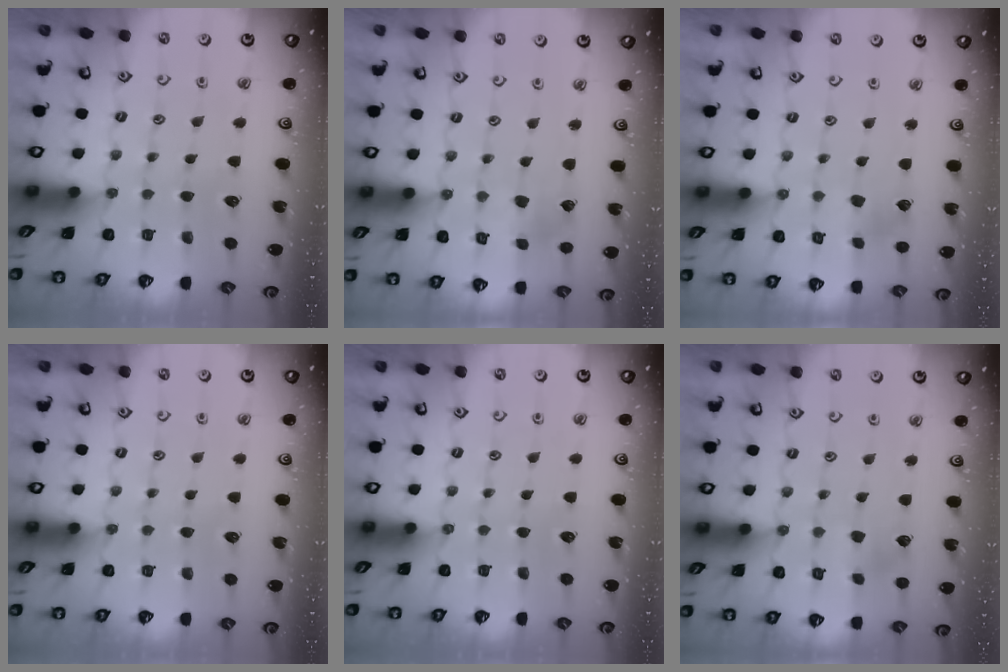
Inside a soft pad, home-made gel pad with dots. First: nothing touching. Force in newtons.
{"total": 2.8, "press": 2.8, "slide": 0.3}
{"total": 2.4, "press": 2.2, "slide": 0.9}
{"total": 0.0}
{"total": 0.0}
{"total": 2.3, "press": 2.3, "slide": 0.1}